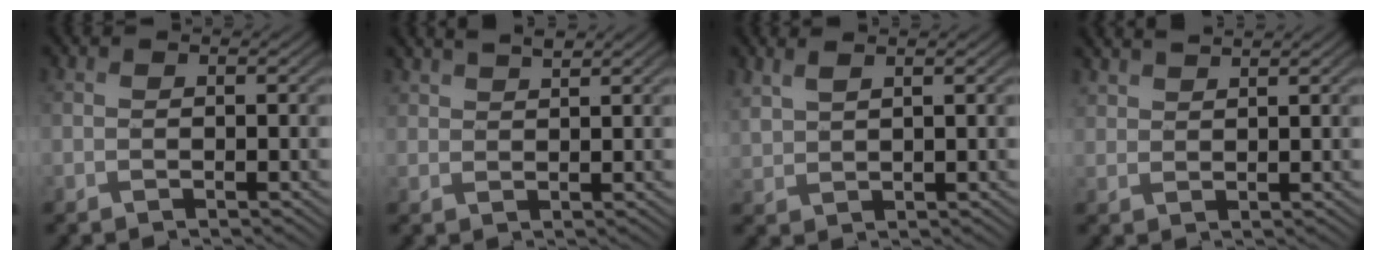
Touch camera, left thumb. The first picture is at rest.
{"total": 2.6, "force": [2.2, 0.8, 1.1], "torque": [-0.024, 0.006, 0.048]}
{"total": 2.8, "force": [2.2, 0.7, 1.6], "torque": [-0.045, 0.004, 0.051]}
{"total": 3.0, "force": [2.7, 0.7, 0.9], "torque": [-0.022, 0.007, 0.061]}